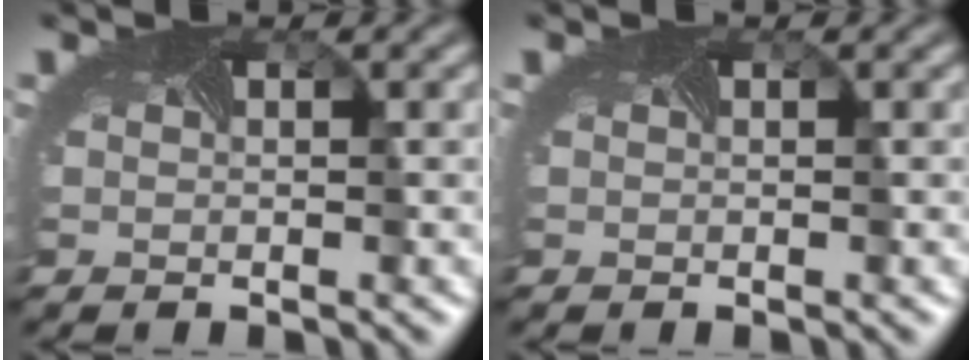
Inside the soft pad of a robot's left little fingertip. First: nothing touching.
{"total": 0.0}